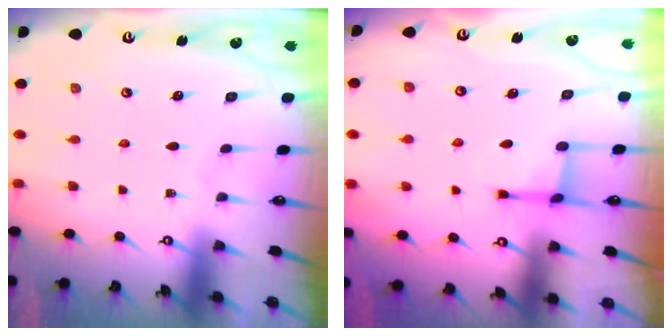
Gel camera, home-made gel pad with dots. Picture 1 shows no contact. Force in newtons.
{"total": 2.9, "press": 2.8, "slide": 0.7}